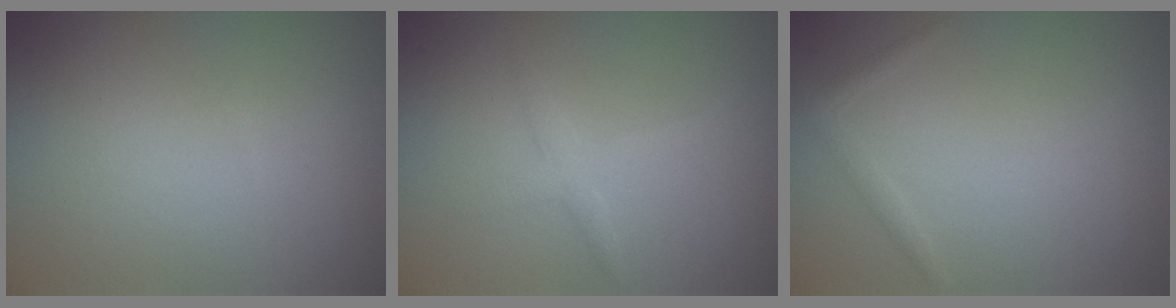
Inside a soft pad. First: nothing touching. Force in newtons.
{"total": 1.6, "press": 1.6, "slide": 0.0}
{"total": 1.0, "press": 1.0, "slide": 0.0}